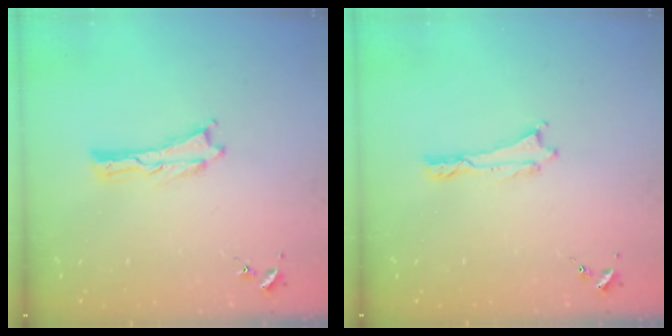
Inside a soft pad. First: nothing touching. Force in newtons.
{"total": 0.0}